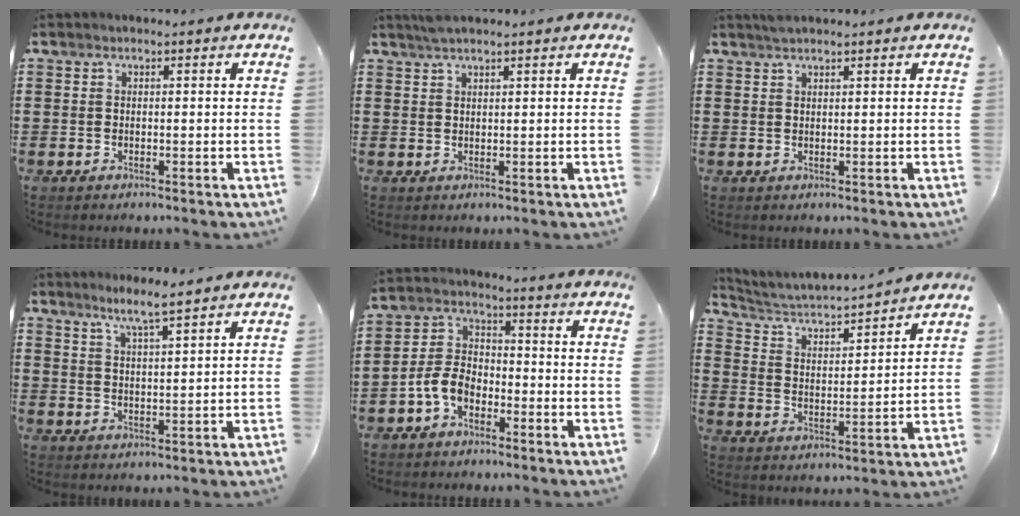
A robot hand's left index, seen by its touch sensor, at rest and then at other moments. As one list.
[{"total": 1.9, "force": [1.7, 0.1, 1.0], "torque": [-0.021, 0.000, 0.031]}, {"total": 1.5, "force": [1.4, 0.1, 0.5], "torque": [-0.012, 0.000, 0.026]}, {"total": 4.4, "force": [3.8, -0.5, 2.1], "torque": [-0.052, -0.010, 0.067]}, {"total": 5.7, "force": [-3.1, 3.4, 3.3], "torque": [-0.088, 0.007, -0.067]}, {"total": 3.7, "force": [3.5, 0.3, 1.2], "torque": [-0.043, -0.031, 0.050]}]